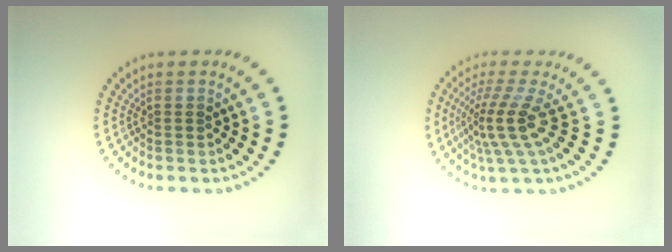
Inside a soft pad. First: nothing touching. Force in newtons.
{"total": 4.1, "press": 2.7, "slide": 3.0}